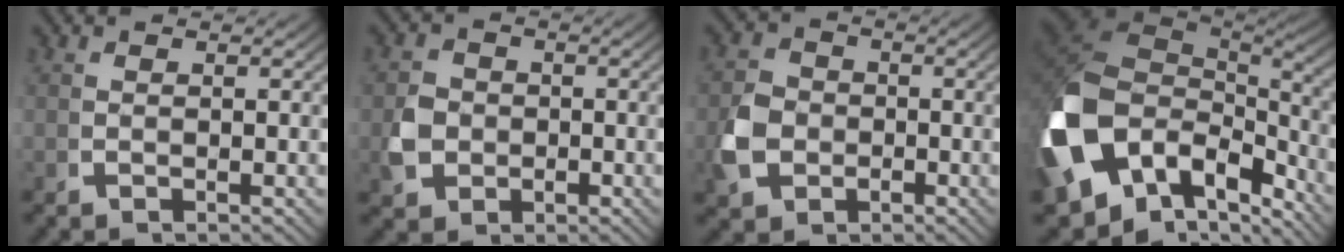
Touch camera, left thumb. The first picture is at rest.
{"total": 4.2, "force": [-0.6, 3.7, 2.0], "torque": [-0.053, -0.018, -0.006]}
{"total": 5.4, "force": [-1.1, 4.5, 2.7], "torque": [-0.075, -0.019, -0.015]}
{"total": 18.2, "force": [-1.9, 12.7, 12.9], "torque": [-0.320, -0.075, 0.010]}